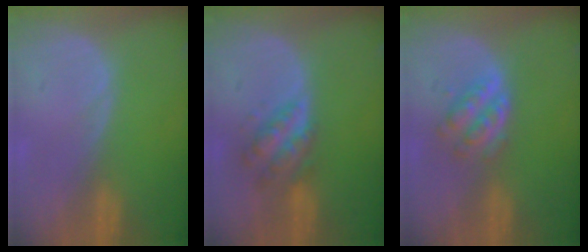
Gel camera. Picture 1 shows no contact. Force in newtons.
{"total": 5.3, "press": 5.3, "slide": 0.2}
{"total": 4.9, "press": 4.4, "slide": 2.2}